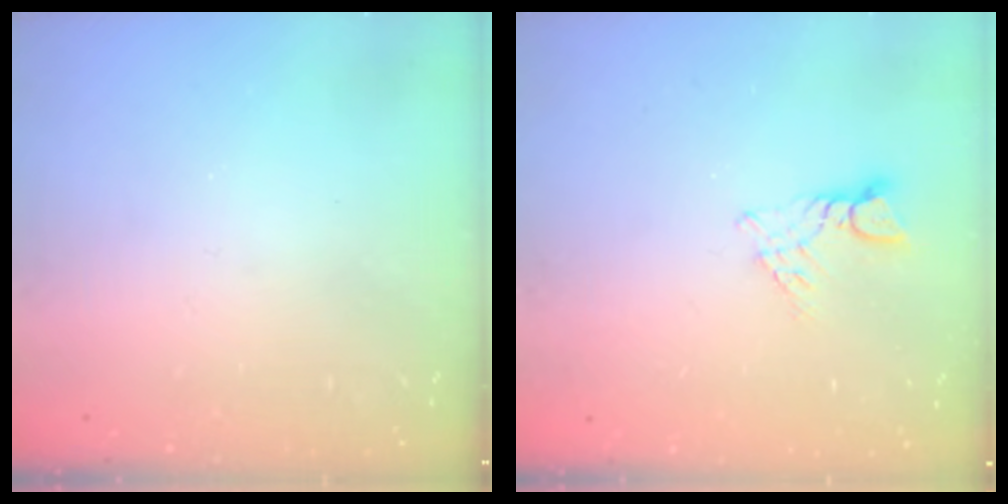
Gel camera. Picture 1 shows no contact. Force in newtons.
{"total": 3.6, "press": 3.6, "slide": 0.3}